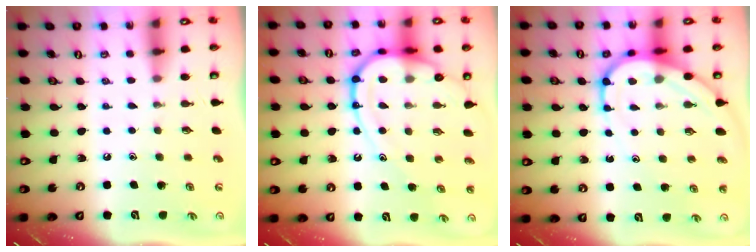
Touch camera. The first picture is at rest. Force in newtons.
{"total": 15.2, "press": 15.2, "slide": 1.4}
{"total": 10.9, "press": 10.8, "slide": 1.0}